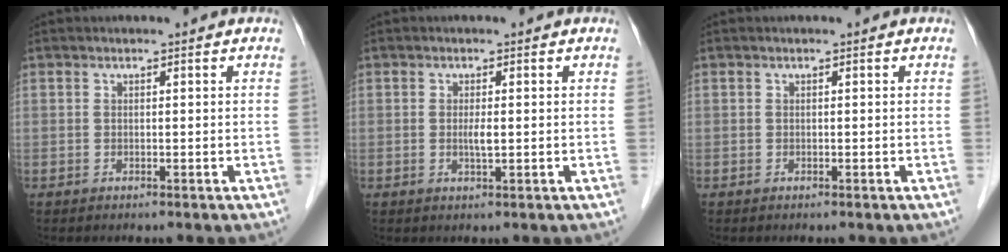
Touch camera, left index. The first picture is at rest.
{"total": 1.5, "force": [-0.3, 0.2, 1.5], "torque": [-0.031, -0.005, -0.005]}
{"total": 0.0}